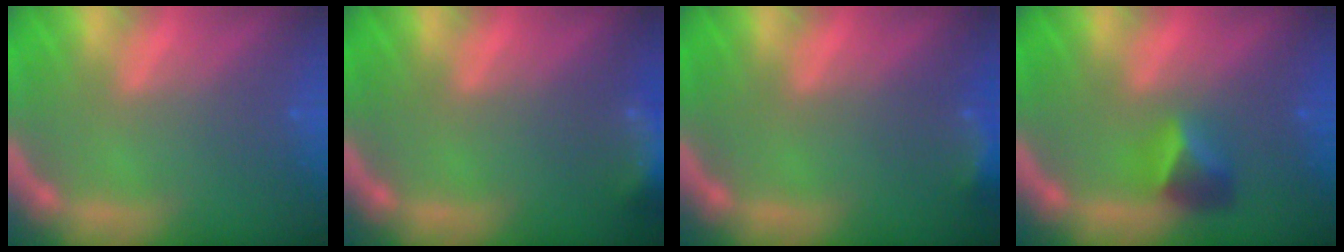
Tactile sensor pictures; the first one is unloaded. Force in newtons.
{"total": 5.9}
{"total": 3.0}
{"total": 2.9}